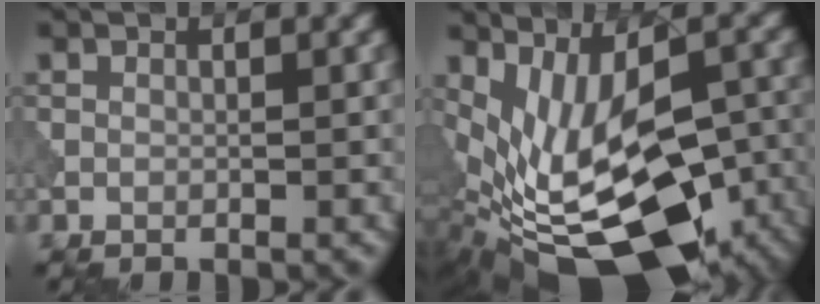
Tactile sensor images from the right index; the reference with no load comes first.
{"total": 16.5, "force": [-5.9, 8.7, 12.7], "torque": [-0.174, -0.004, -0.057]}